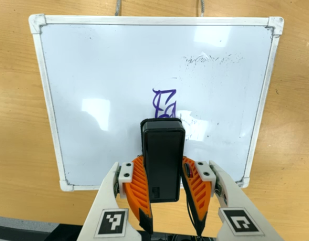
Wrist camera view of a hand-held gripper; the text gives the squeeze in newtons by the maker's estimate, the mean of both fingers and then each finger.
{"total": 7.4, "left": 6.8, "right": 8.0}